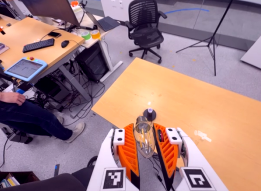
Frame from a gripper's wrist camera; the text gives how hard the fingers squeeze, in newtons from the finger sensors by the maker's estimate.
{"total": 15.3, "left": 16.2, "right": 14.3}